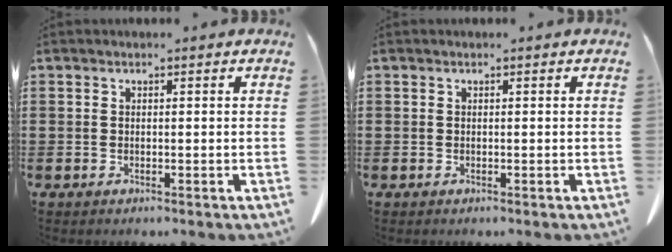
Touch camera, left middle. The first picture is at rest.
{"total": 0.0}